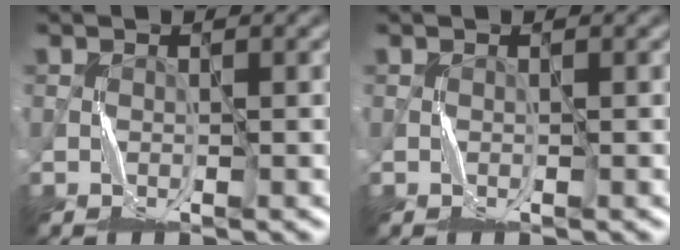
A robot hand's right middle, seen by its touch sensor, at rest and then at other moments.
{"total": 0.0}